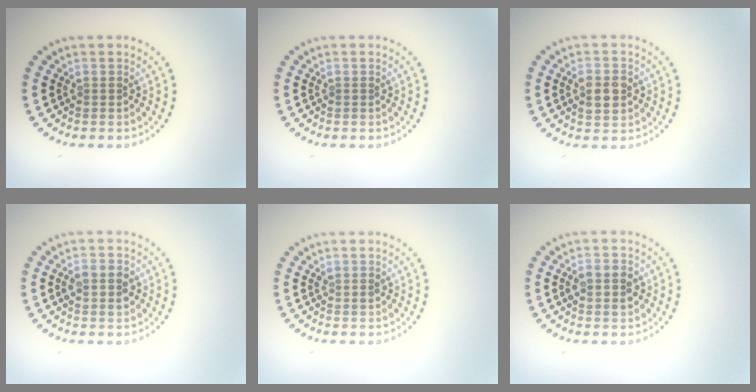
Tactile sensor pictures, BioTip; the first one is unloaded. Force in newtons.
{"total": 0.0}
{"total": 2.8, "press": 2.8, "slide": 0.2}
{"total": 2.8, "press": 2.8, "slide": 0.0}
{"total": 0.8, "press": 0.8, "slide": 0.2}
{"total": 2.9, "press": 2.9, "slide": 0.0}